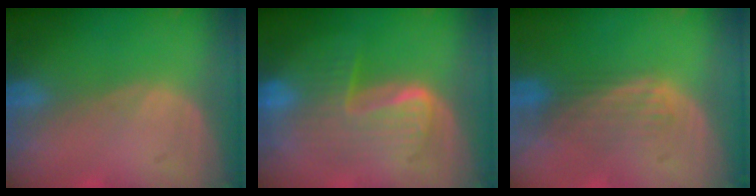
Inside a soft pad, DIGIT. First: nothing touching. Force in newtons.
{"total": 7.4, "press": 7.4, "slide": 0.2}
{"total": 3.8, "press": 3.2, "slide": 2.0}